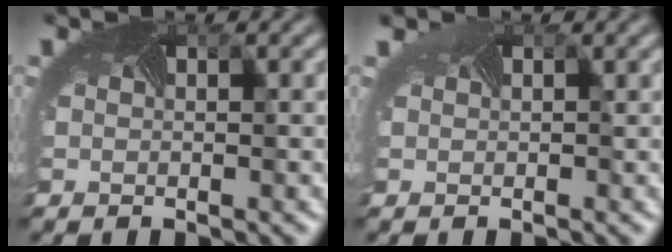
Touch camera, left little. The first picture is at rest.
{"total": 1.2, "force": [0.9, 0.5, 0.4], "torque": [-0.015, 0.009, 0.007]}